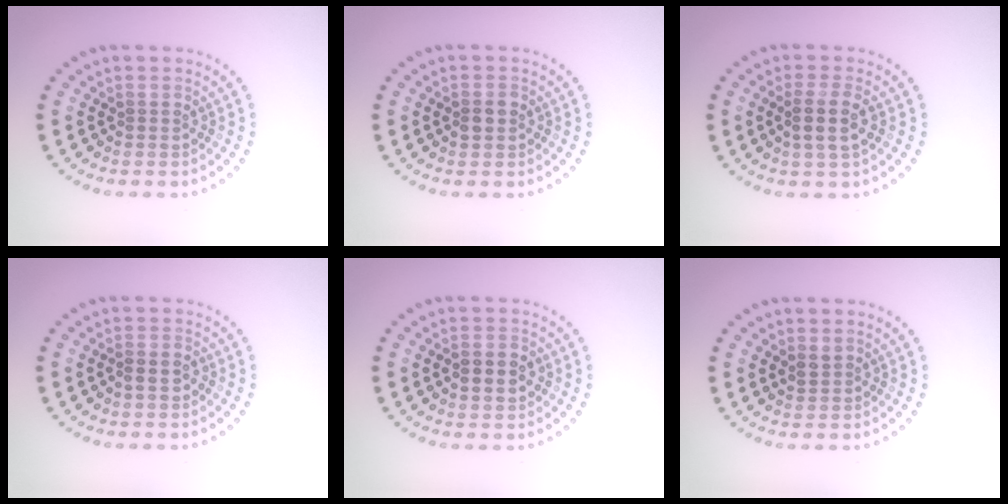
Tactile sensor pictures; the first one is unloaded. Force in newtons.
{"total": 1.7, "press": 1.7, "slide": 0.0}
{"total": 2.7, "press": 2.5, "slide": 1.1}
{"total": 0.9, "press": 0.8, "slide": 0.4}
{"total": 3.0, "press": 3.0, "slide": 0.2}
{"total": 1.0, "press": 0.8, "slide": 0.5}